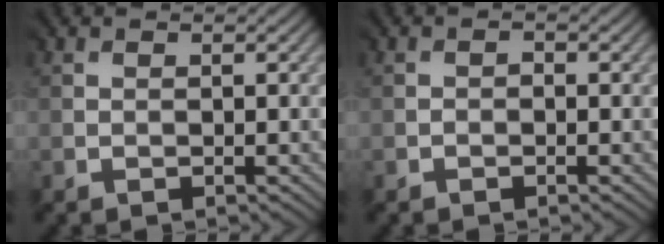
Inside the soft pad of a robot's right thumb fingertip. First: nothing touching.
{"total": 0.7, "force": [-0.6, -0.1, -0.2], "torque": [0.000, 0.000, -0.011]}